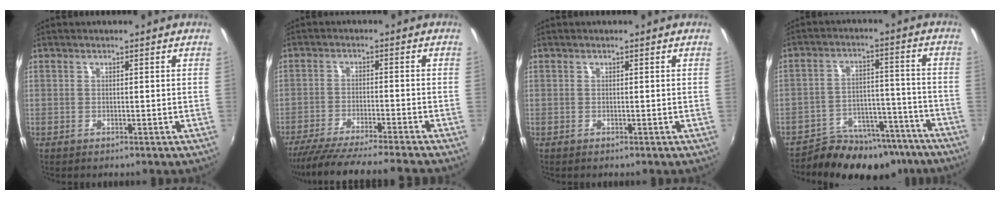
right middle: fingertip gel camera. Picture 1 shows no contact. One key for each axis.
{"total": 14.6, "fx": -13.1, "fy": -0.9, "fz": 6.3, "tx": -0.130, "ty": -0.020, "tz": -0.214}
{"total": 0.0}
{"total": 16.7, "fx": -13.8, "fy": 7.6, "fz": 5.6, "tx": -0.106, "ty": 0.027, "tz": -0.181}